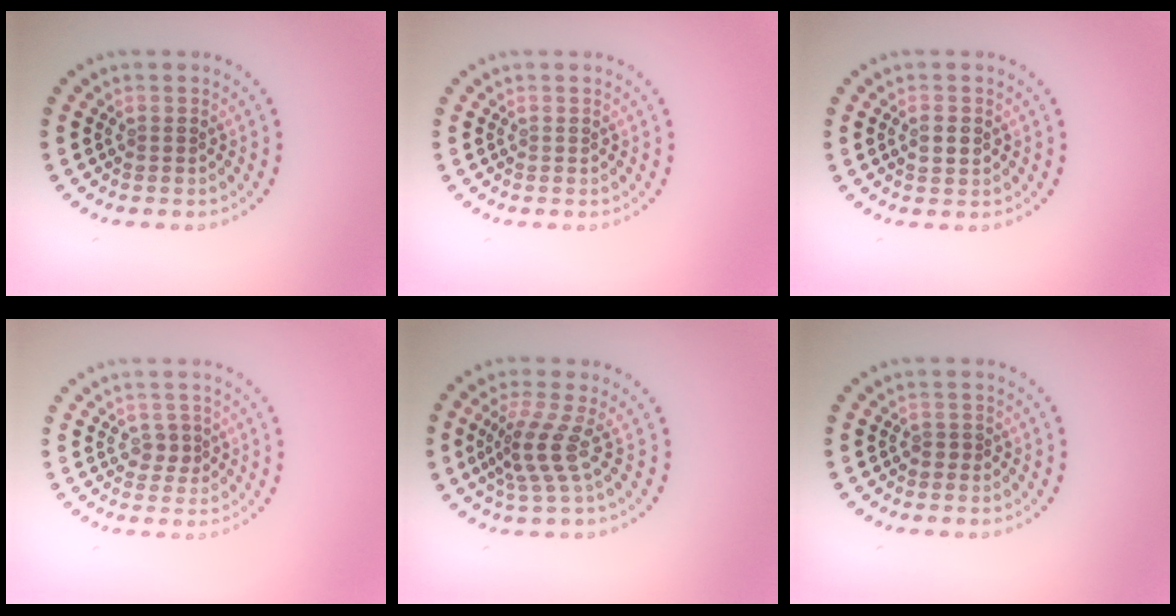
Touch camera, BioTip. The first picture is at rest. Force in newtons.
{"total": 0.0}
{"total": 1.3, "press": 1.3, "slide": 0.1}
{"total": 1.3, "press": 1.1, "slide": 0.7}
{"total": 3.2, "press": 2.2, "slide": 2.4}
{"total": 0.5, "press": 0.2, "slide": 0.5}